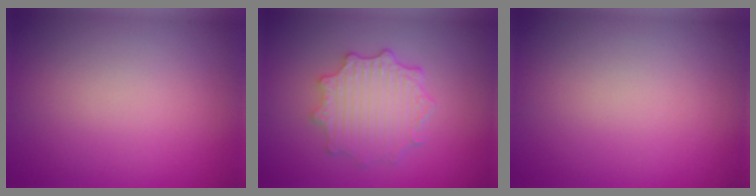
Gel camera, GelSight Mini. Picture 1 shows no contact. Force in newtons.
{"total": 4.7, "press": 3.8, "slide": 2.7}
{"total": 0.0}